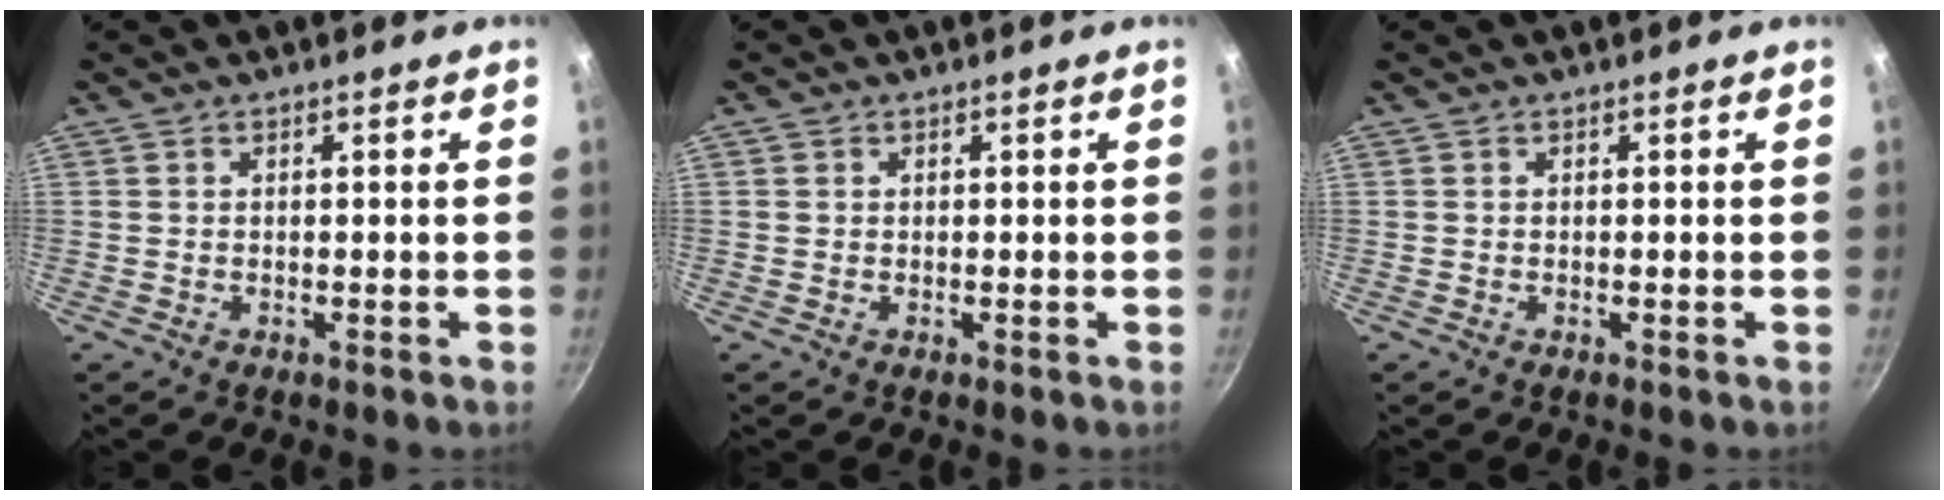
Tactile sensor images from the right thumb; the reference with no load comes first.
{"total": 0.6, "force": [0.1, 0.5, 0.1], "torque": [0.002, 0.000, 0.000]}
{"total": 0.0}